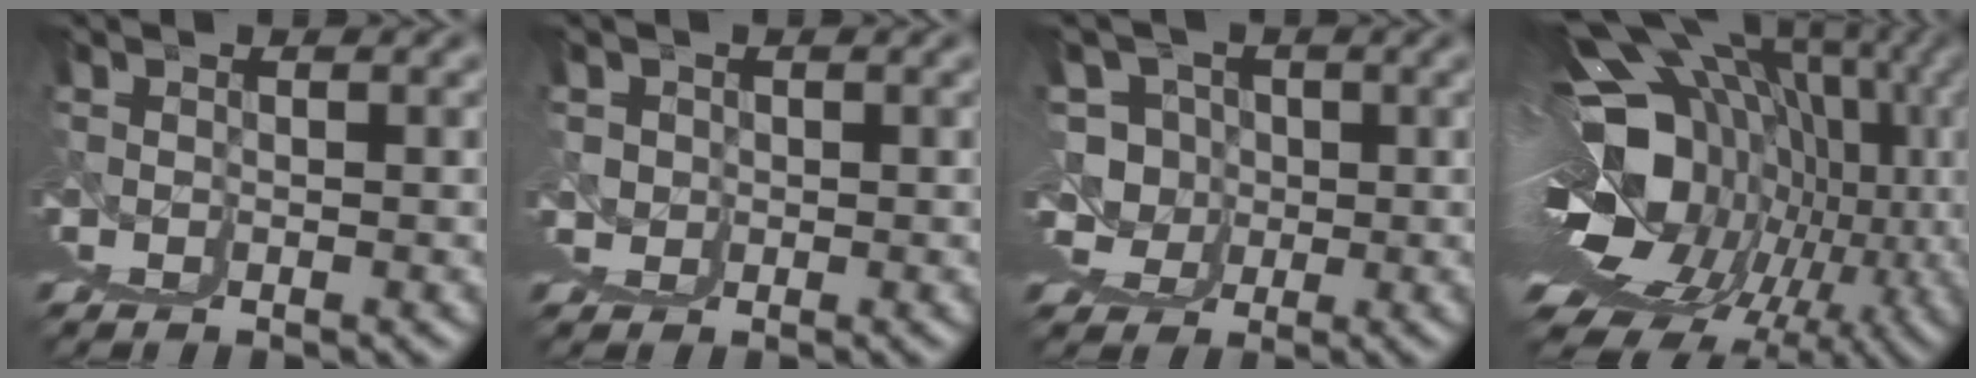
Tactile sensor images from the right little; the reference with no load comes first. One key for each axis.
{"total": 3.9, "fx": 1.9, "fy": 3.0, "fz": 1.5, "tx": -0.017, "ty": -0.007, "tz": 0.032}
{"total": 6.9, "fx": 3.1, "fy": 4.3, "fz": 4.4, "tx": -0.059, "ty": -0.013, "tz": 0.061}
{"total": 17.9, "fx": 3.9, "fy": 7.1, "fz": 15.9, "tx": -0.173, "ty": 0.026, "tz": 0.072}